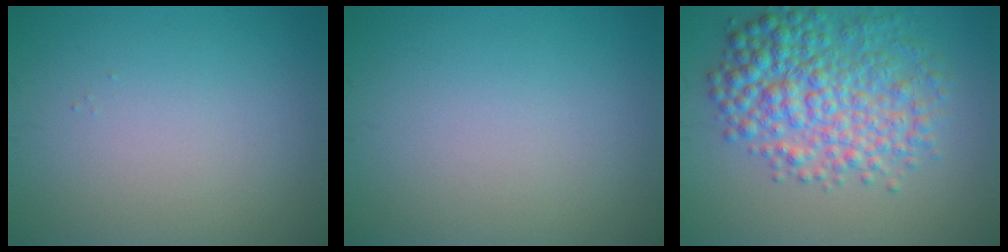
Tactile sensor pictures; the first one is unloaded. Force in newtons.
{"total": 0.0}
{"total": 7.2, "press": 7.2, "slide": 0.0}